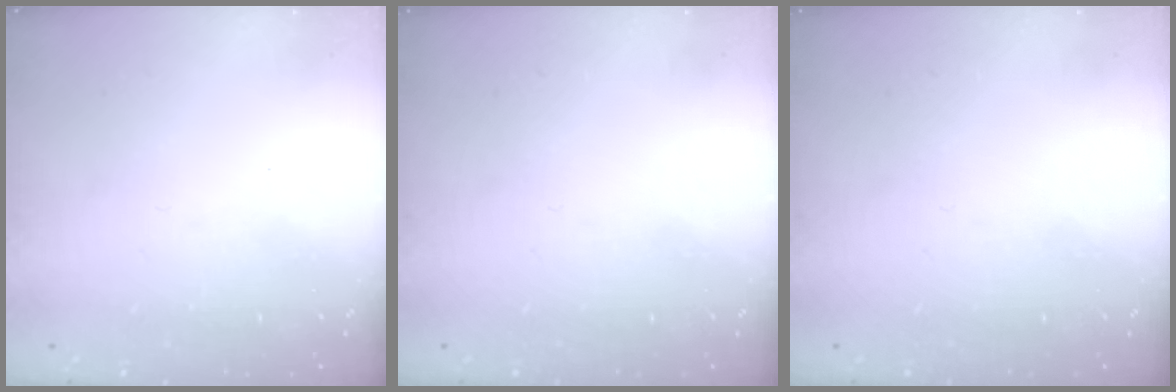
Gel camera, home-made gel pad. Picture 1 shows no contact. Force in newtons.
{"total": 0.0}
{"total": 0.0}